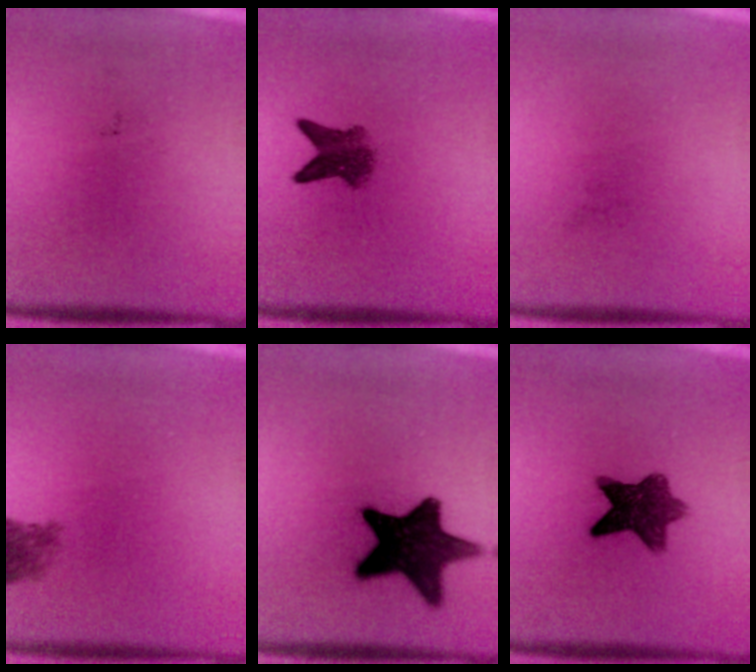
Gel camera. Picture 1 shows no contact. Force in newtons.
{"total": 4.4}
{"total": 0.0}
{"total": 2.4}
{"total": 15.5}
{"total": 8.3}